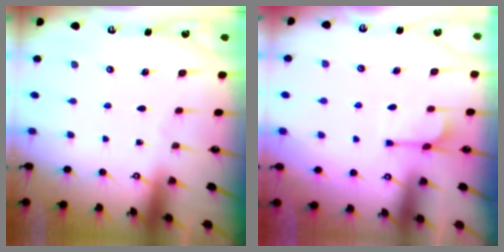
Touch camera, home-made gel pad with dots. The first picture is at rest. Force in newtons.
{"total": 2.2, "press": 1.8, "slide": 1.2}